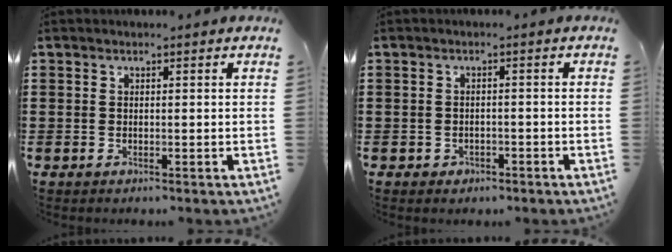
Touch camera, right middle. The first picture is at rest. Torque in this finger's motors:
{"motor_torque": [0.01, 0.02, 0.01, 0.00]}